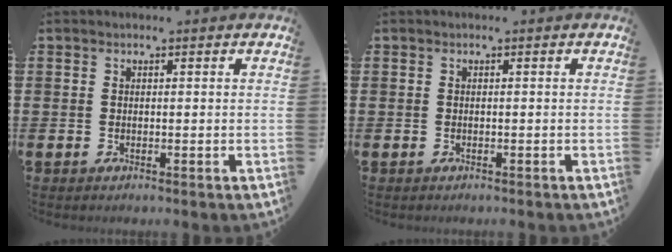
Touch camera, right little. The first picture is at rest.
{"total": 0.0}